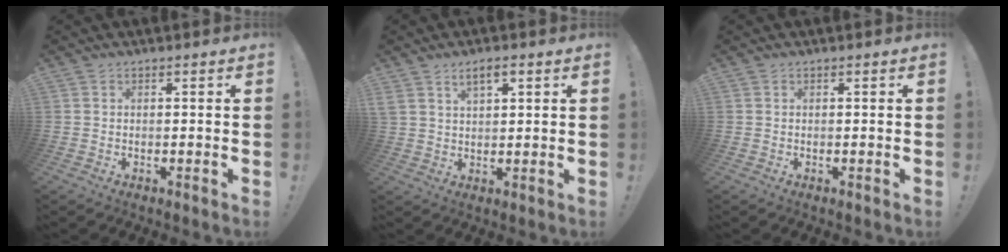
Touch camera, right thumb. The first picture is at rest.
{"total": 4.8, "force": [2.5, 2.3, 3.4], "torque": [-0.062, -0.001, 0.045]}
{"total": 0.0}